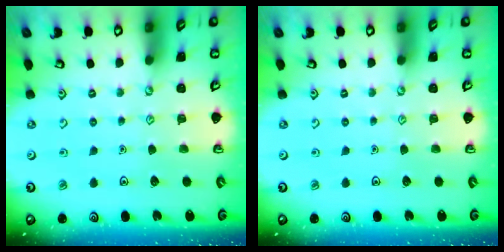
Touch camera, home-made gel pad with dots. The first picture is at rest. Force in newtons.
{"total": 0.0}